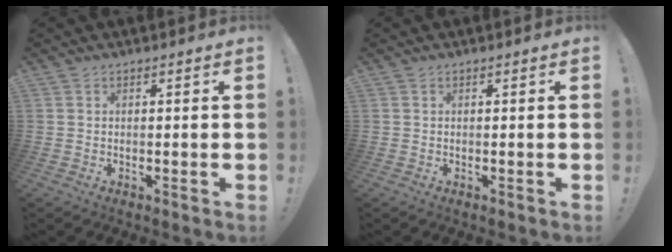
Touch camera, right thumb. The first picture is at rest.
{"total": 0.0}